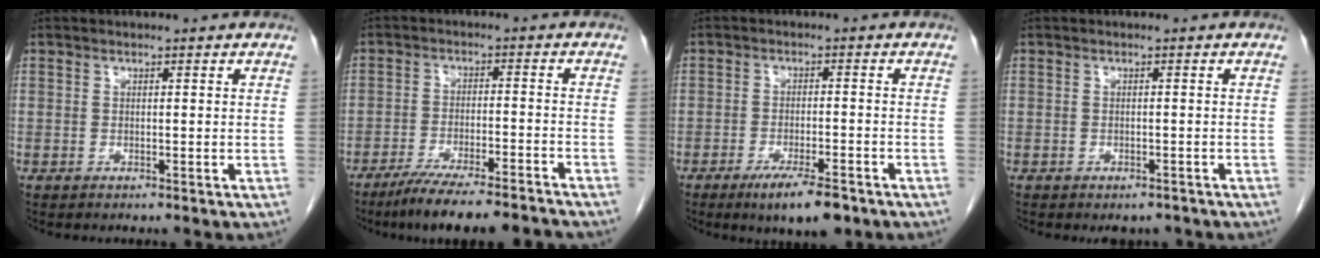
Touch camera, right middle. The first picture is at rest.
{"total": 13.5, "force": [-11.9, 0.7, 6.5], "torque": [-0.096, -0.010, -0.181]}
{"total": 7.1, "force": [-4.8, 1.4, 5.1], "torque": [-0.083, -0.010, -0.072]}
{"total": 2.5, "force": [-2.1, 1.2, 0.5], "torque": [-0.003, 0.002, -0.027]}